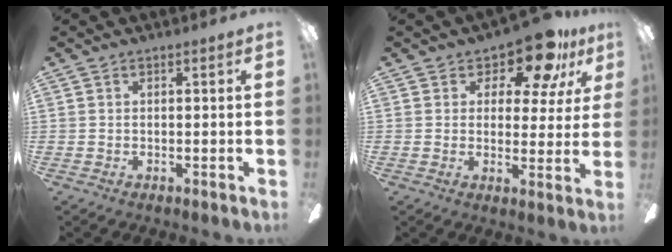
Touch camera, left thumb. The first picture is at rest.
{"total": 11.4, "force": [8.2, 5.0, 6.0], "torque": [-0.089, -0.049, 0.147]}